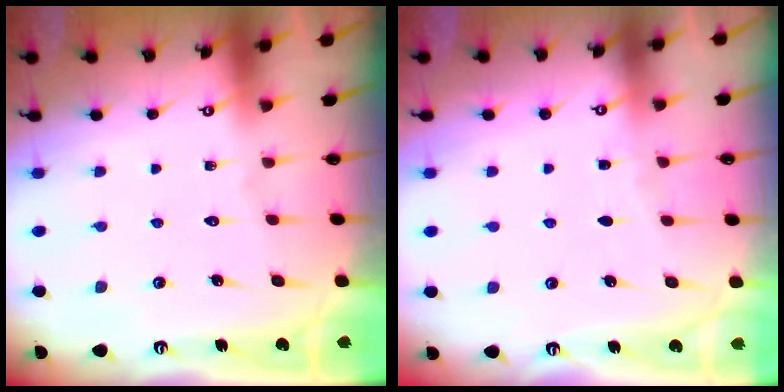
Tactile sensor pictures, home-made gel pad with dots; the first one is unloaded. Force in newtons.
{"total": 2.1, "press": 2.1, "slide": 0.3}